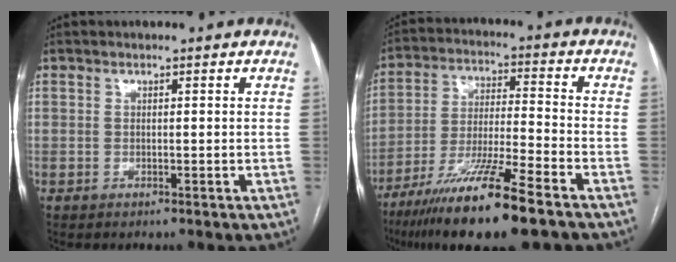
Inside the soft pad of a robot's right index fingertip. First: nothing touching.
{"total": 15.5, "force": [-10.3, 0.3, 11.6], "torque": [-0.227, -0.042, -0.186]}